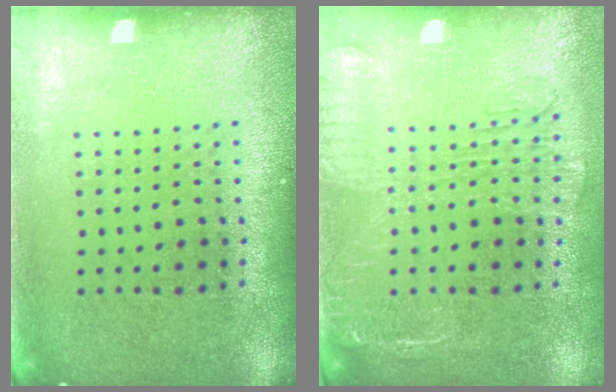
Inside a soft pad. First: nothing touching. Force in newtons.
{"total": 1.8, "press": 1.5, "slide": 0.9}